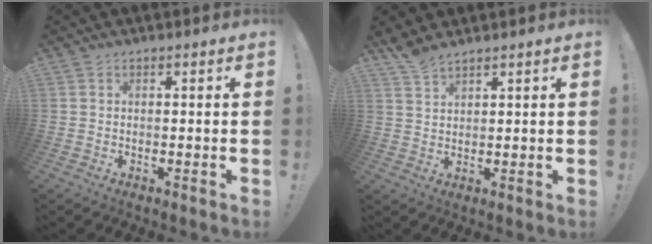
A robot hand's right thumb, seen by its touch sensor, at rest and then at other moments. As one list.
[{"total": 4.4, "force": [4.0, 0.9, 1.7], "torque": [-0.032, -0.023, 0.075]}]